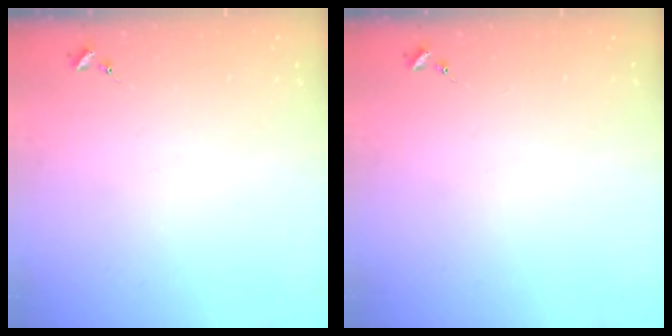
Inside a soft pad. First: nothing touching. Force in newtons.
{"total": 0.0}